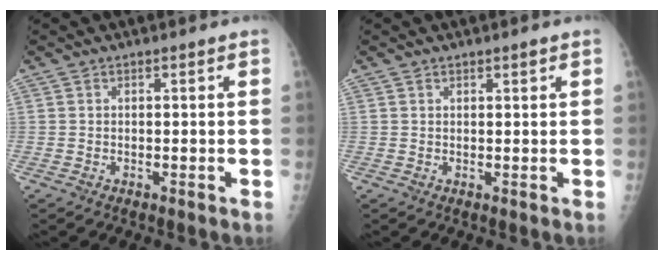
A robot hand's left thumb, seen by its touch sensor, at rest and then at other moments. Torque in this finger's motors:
{"motor_torque": [-0.02, 0.14, -0.15, -0.09, 0.01]}